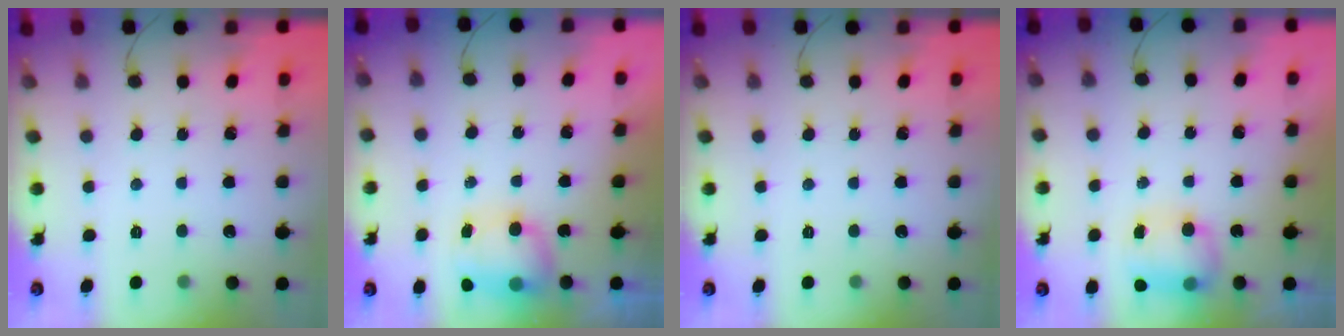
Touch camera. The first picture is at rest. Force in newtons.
{"total": 7.3, "press": 7.2, "slide": 1.7}
{"total": 0.0}
{"total": 8.0, "press": 8.0, "slide": 0.6}